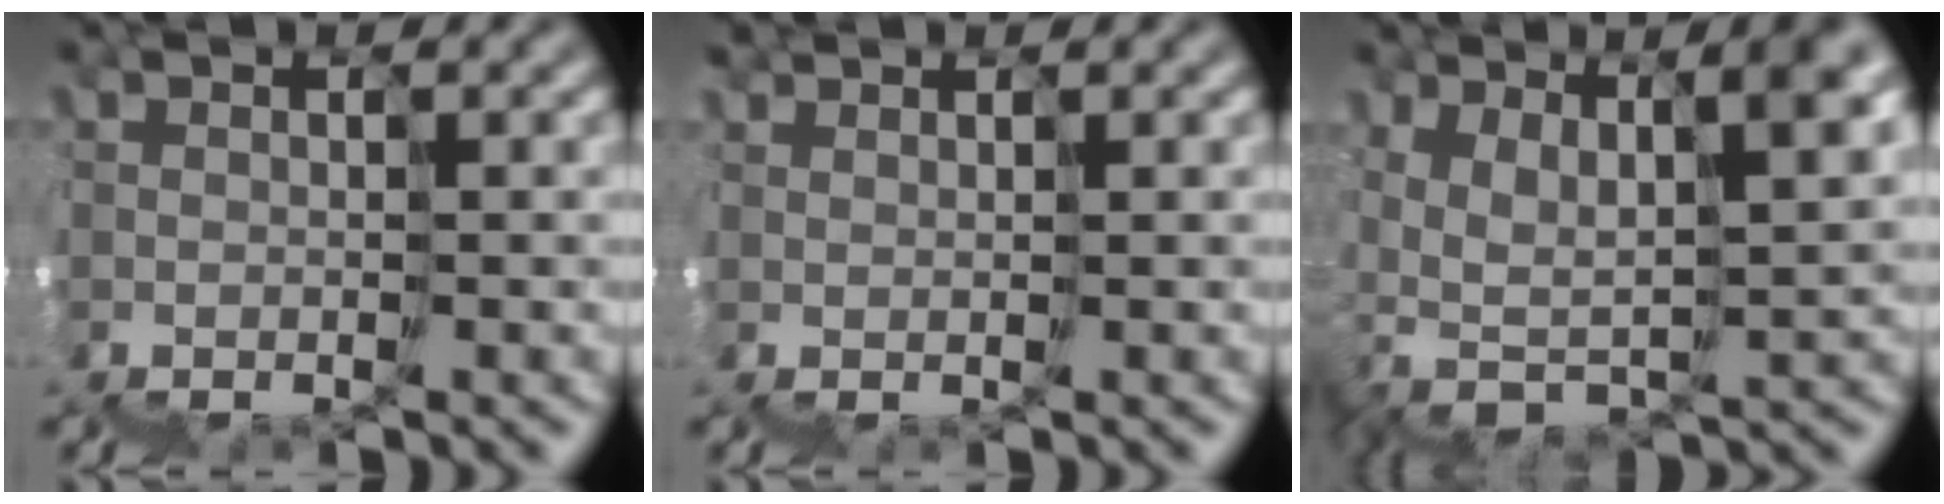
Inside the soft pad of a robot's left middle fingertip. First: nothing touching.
{"total": 1.3, "force": [1.1, -0.2, -0.6], "torque": [0.016, 0.017, 0.022]}
{"total": 6.1, "force": [4.6, 2.2, 3.3], "torque": [-0.077, 0.048, 0.083]}